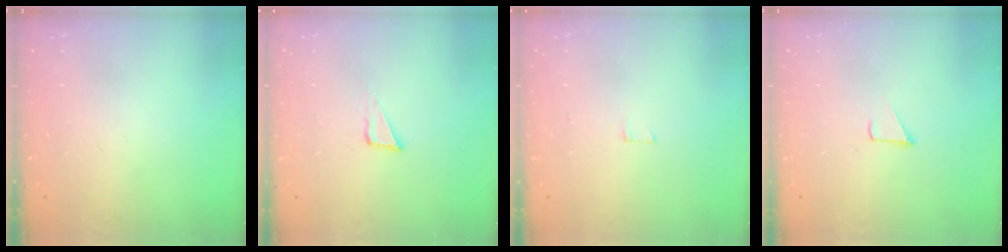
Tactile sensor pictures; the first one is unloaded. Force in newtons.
{"total": 3.8, "press": 3.7, "slide": 0.9}
{"total": 2.9, "press": 2.9, "slide": 0.2}
{"total": 2.4, "press": 2.4, "slide": 0.2}